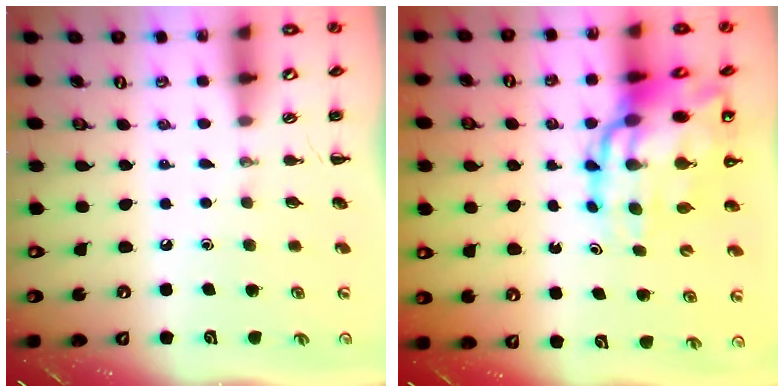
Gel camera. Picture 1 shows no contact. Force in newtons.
{"total": 18.8, "press": 18.2, "slide": 4.9}